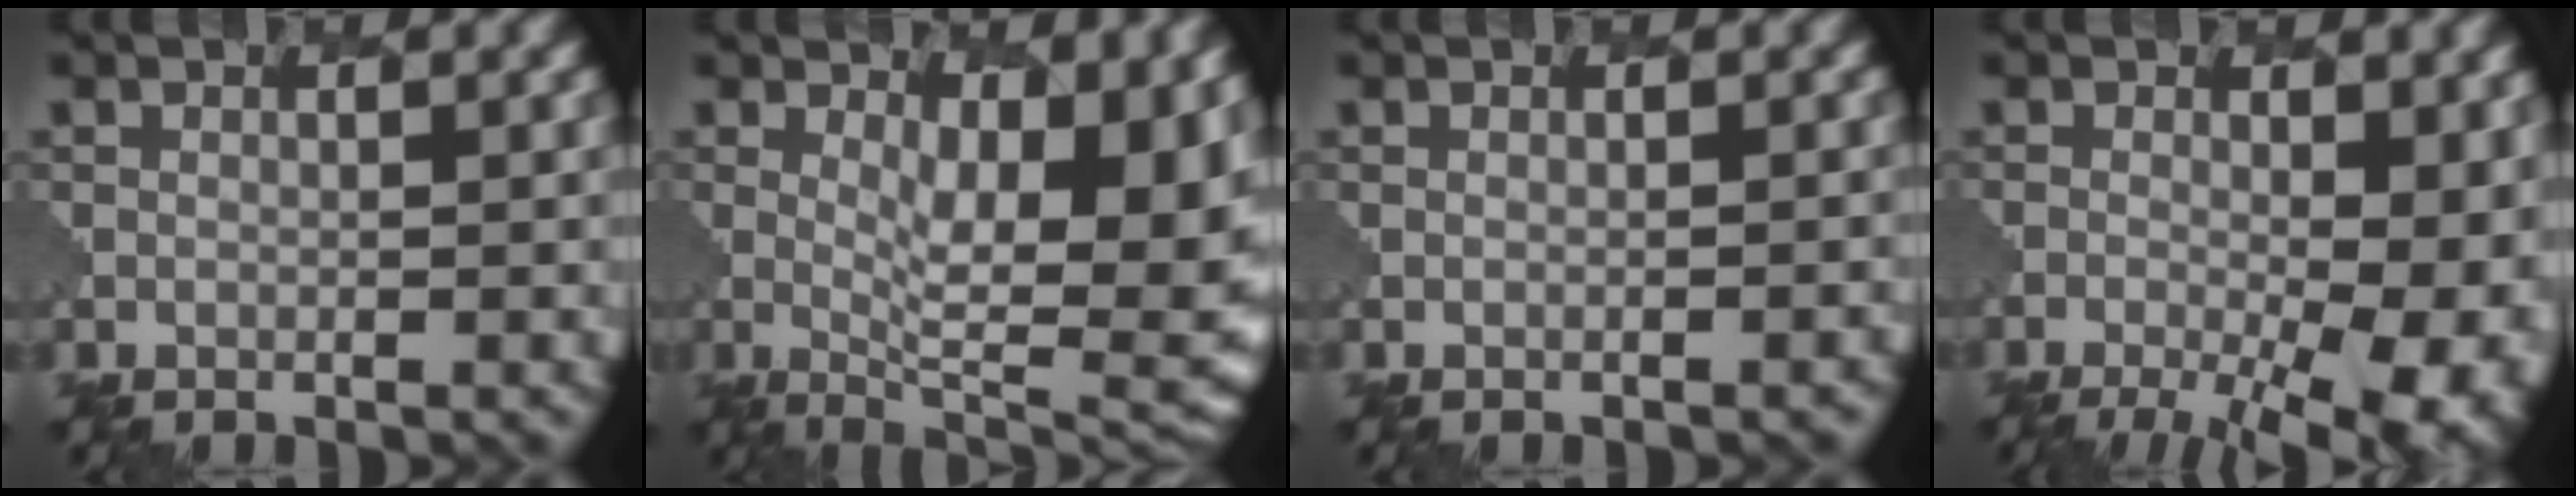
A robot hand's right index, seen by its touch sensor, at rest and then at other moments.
{"total": 12.8, "force": [2.1, 5.6, 11.2], "torque": [-0.114, -0.004, 0.034]}
{"total": 1.0, "force": [-0.7, 0.3, 0.5], "torque": [0.008, 0.002, -0.006]}
{"total": 12.7, "force": [-3.0, 6.1, 10.7], "torque": [-0.135, -0.020, -0.032]}